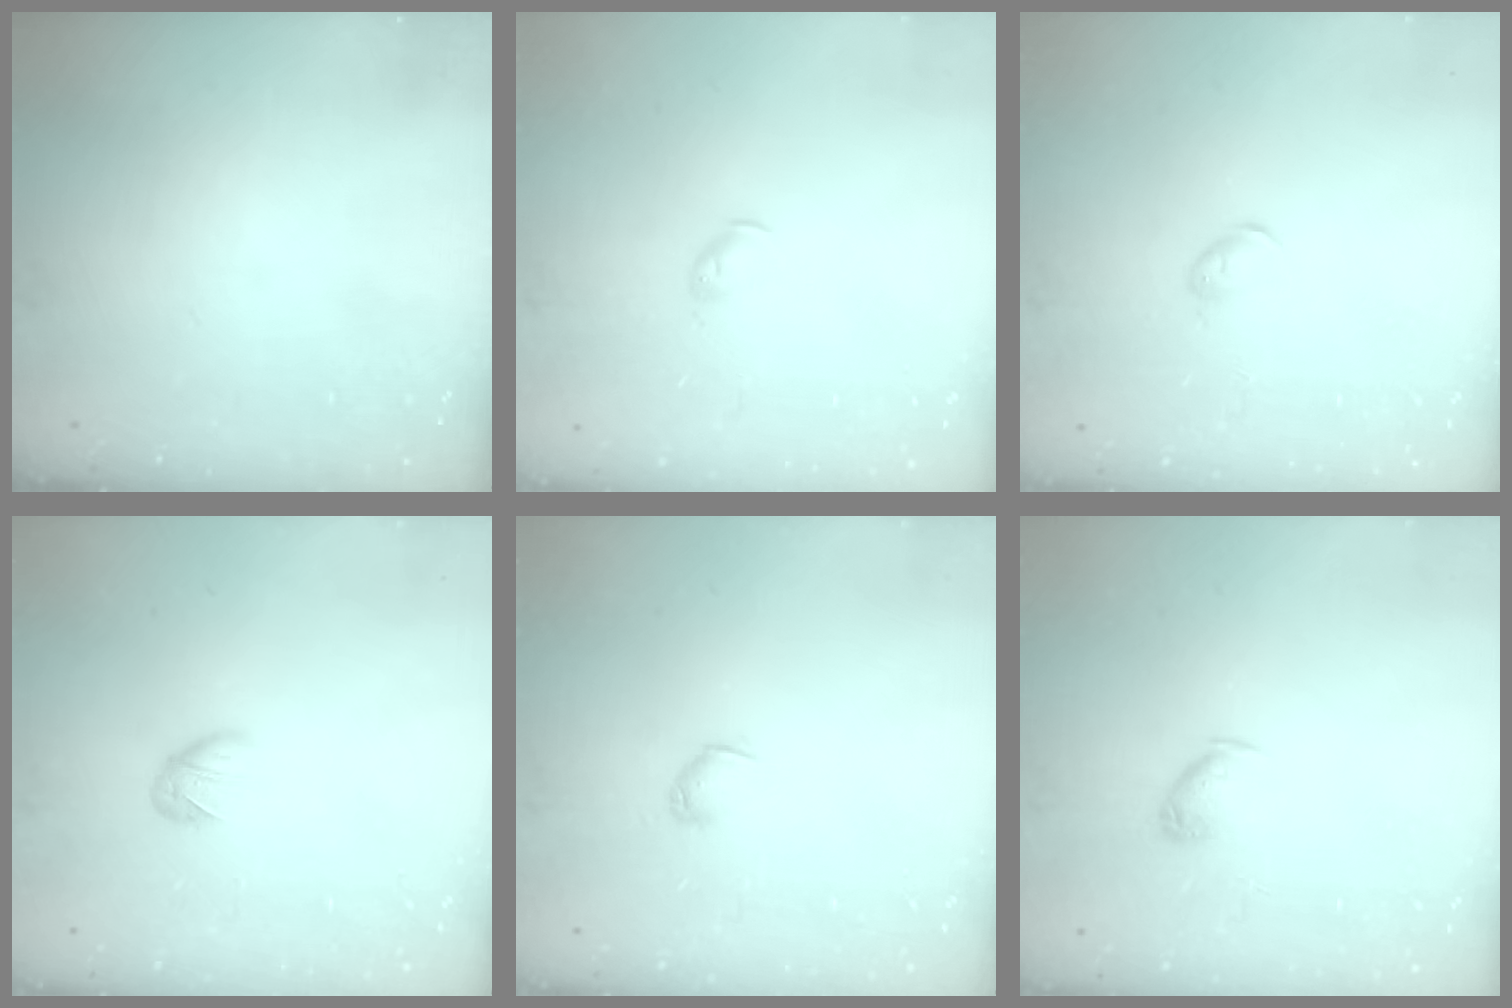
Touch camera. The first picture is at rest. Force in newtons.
{"total": 3.6, "press": 3.5, "slide": 0.8}
{"total": 5.7, "press": 5.6, "slide": 0.9}
{"total": 3.4, "press": 3.3, "slide": 0.8}
{"total": 3.1, "press": 3.0, "slide": 0.7}
{"total": 6.0, "press": 5.9, "slide": 0.9}